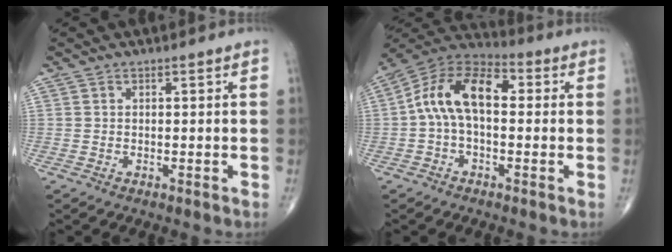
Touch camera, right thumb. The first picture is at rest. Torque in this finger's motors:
{"motor_torque": [0.21, 0.19, 0.73, -0.11, 0.16]}